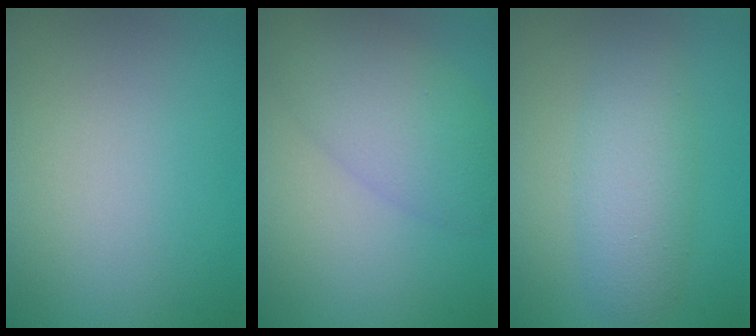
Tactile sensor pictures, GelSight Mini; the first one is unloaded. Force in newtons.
{"total": 5.6, "press": 5.6, "slide": 0.2}
{"total": 3.9, "press": 3.9, "slide": 0.0}